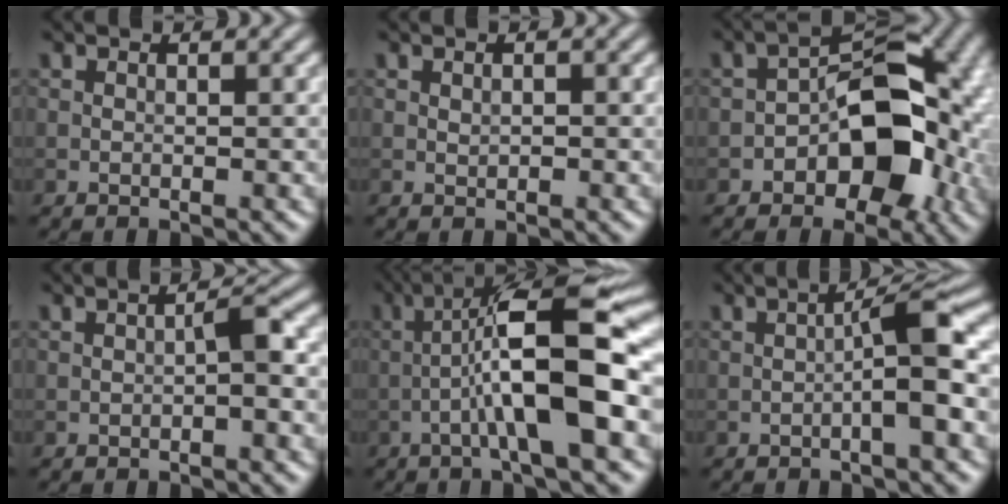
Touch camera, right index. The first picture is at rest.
{"total": 0.7, "force": [-0.1, 0.4, 0.6], "torque": [-0.010, 0.000, 0.000]}
{"total": 9.8, "force": [-2.6, 5.7, 7.5], "torque": [-0.093, 0.014, -0.049]}
{"total": 1.9, "force": [-0.5, 0.2, 1.8], "torque": [-0.031, 0.008, -0.009]}
{"total": 10.7, "force": [-2.1, 1.7, 10.4], "torque": [-0.164, 0.028, -0.038]}
{"total": 4.1, "force": [-1.0, 0.3, 4.0], "torque": [-0.064, 0.017, -0.021]}